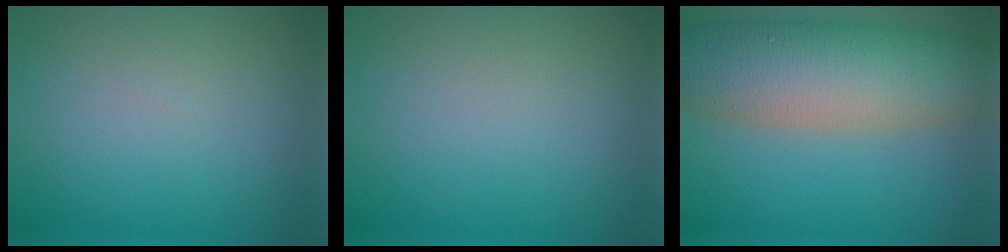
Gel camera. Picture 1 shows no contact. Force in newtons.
{"total": 0.0}
{"total": 11.6, "press": 11.6, "slide": 0.6}